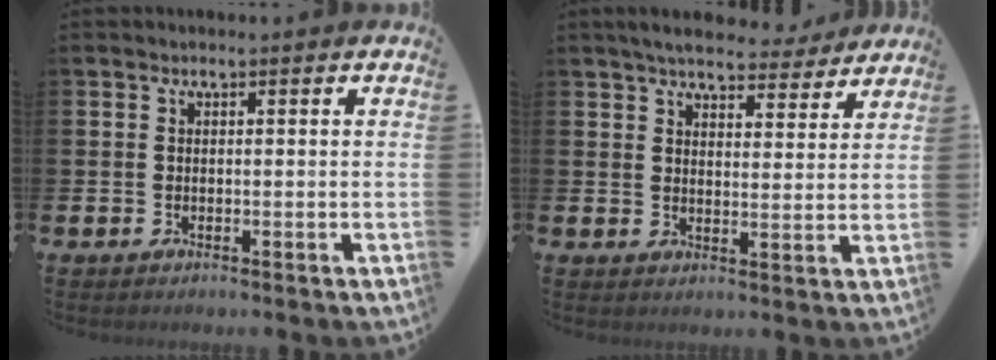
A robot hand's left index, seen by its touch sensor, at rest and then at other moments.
{"total": 5.6, "force": [5.3, 1.1, 1.3], "torque": [-0.035, -0.028, 0.092]}